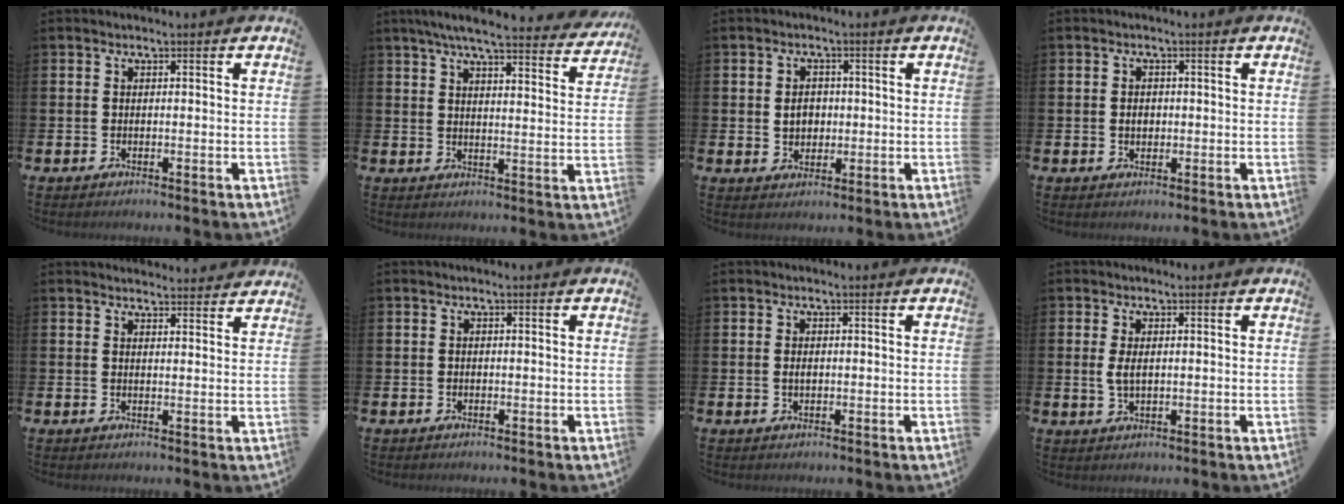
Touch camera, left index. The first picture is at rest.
{"total": 6.3, "force": [5.8, 0.5, 2.5], "torque": [-0.055, -0.034, 0.097]}
{"total": 3.1, "force": [0.2, 2.5, 1.8], "torque": [-0.017, 0.003, -0.004]}
{"total": 1.6, "force": [0.1, 1.3, 1.0], "torque": [-0.005, 0.003, -0.004]}
{"total": 2.9, "force": [2.8, 0.4, -0.1], "torque": [0.009, -0.020, 0.049]}
{"total": 0.0}
{"total": 0.8, "force": [0.0, 0.5, 0.6], "torque": [-0.007, 0.001, -0.002]}
{"total": 2.4, "force": [0.4, 1.2, 2.0], "torque": [-0.034, 0.003, 0.005]}